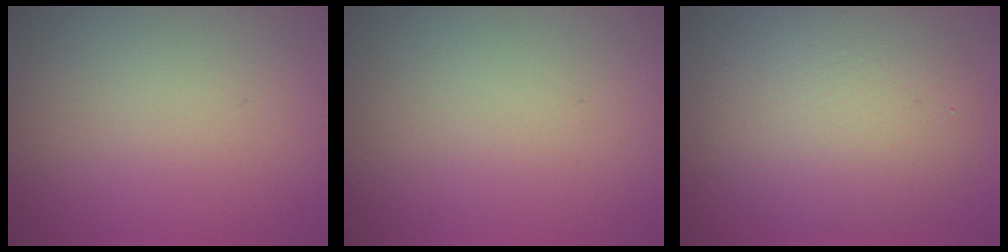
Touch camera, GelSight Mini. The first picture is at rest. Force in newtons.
{"total": 0.0}
{"total": 7.7, "press": 7.7, "slide": 0.5}